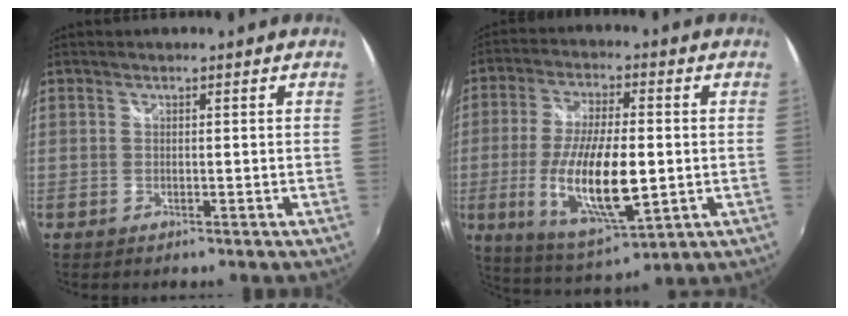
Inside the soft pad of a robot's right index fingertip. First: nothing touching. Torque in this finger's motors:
{"motor_torque": [1.01, -0.61, 1.05, 0.21]}